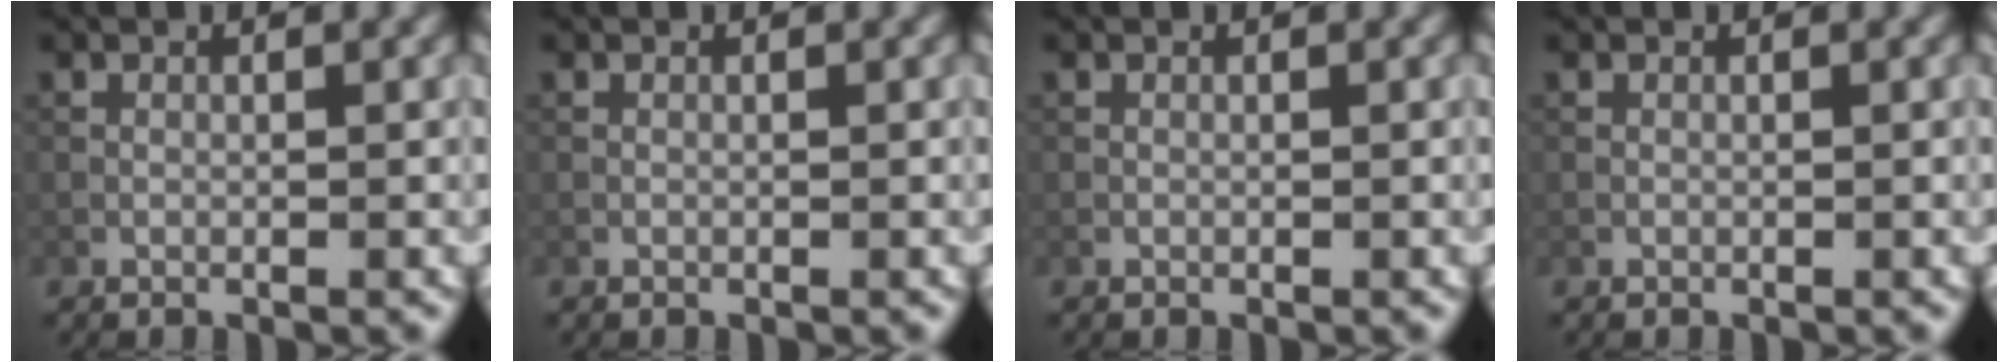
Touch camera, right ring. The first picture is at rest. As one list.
[{"total": 0.0}, {"total": 0.0}, {"total": 0.0}]